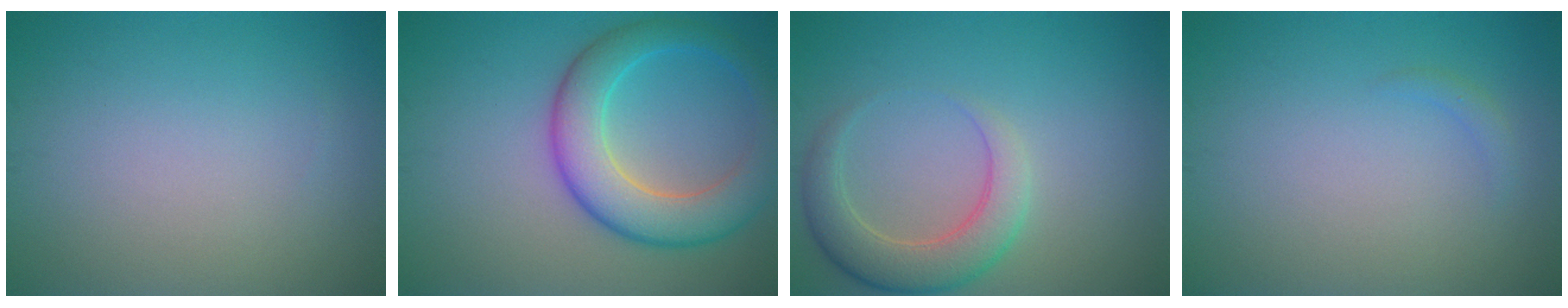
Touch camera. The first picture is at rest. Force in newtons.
{"total": 7.0, "press": 7.0, "slide": 0.1}
{"total": 4.5, "press": 4.5, "slide": 0.5}
{"total": 0.8, "press": 0.8, "slide": 0.1}